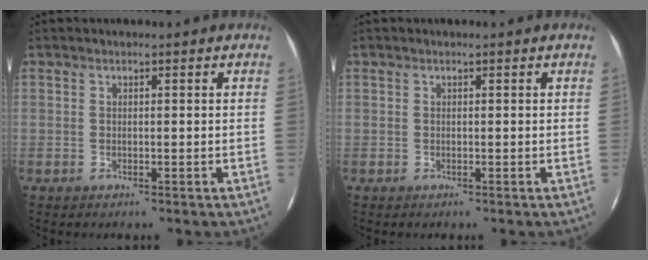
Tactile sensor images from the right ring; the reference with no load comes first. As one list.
[{"total": 0.0}]